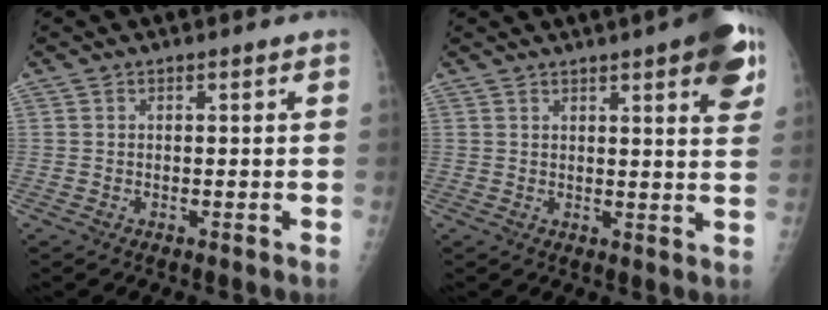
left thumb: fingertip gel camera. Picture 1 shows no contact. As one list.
[{"total": 11.0, "force": [5.6, 2.5, 9.2], "torque": [-0.092, -0.017, 0.063]}]